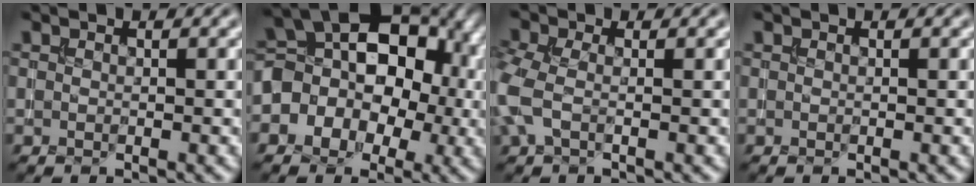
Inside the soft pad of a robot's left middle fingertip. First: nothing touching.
{"total": 7.8, "force": [-0.2, 5.9, 5.0], "torque": [-0.062, 0.018, -0.028]}
{"total": 3.6, "force": [-0.6, 2.1, 2.8], "torque": [-0.088, 0.002, -0.023]}
{"total": 0.0}